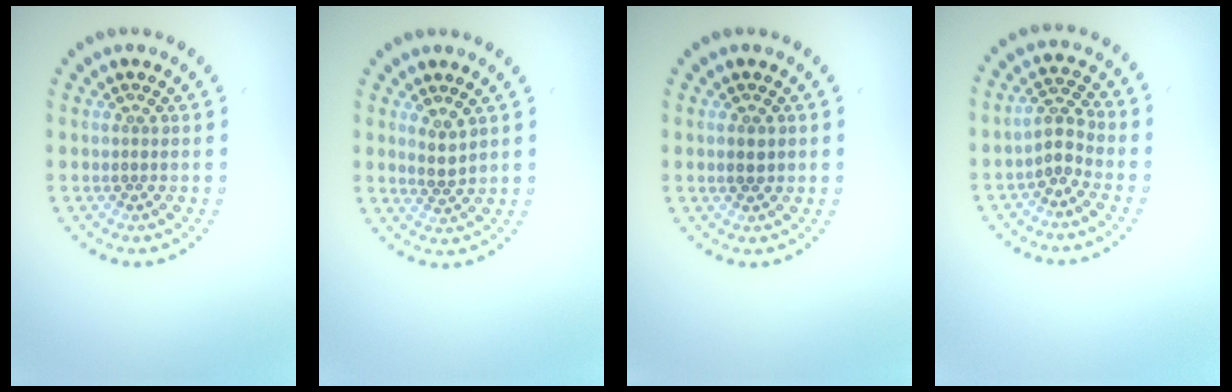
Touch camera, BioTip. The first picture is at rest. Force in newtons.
{"total": 1.6, "press": 1.4, "slide": 0.9}
{"total": 1.3, "press": 1.3, "slide": 0.3}
{"total": 2.2, "press": 1.6, "slide": 1.4}